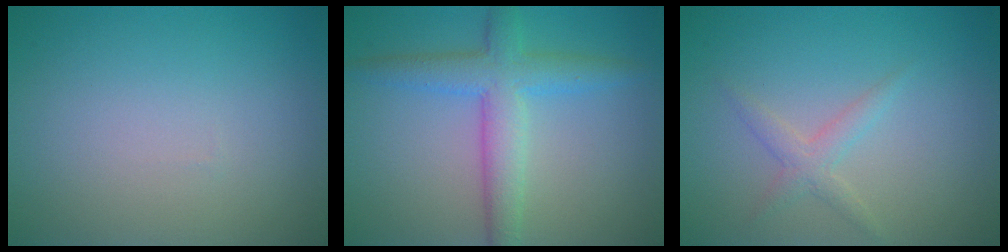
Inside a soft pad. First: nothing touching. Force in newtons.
{"total": 4.7, "press": 4.7, "slide": 0.1}
{"total": 1.7, "press": 1.7, "slide": 0.1}